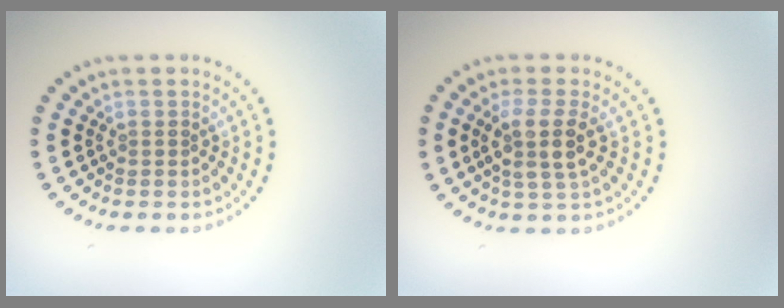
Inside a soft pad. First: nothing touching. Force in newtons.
{"total": 3.3, "press": 2.9, "slide": 1.6}